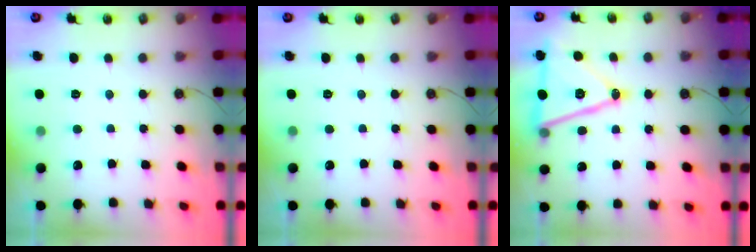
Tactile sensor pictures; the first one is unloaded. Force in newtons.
{"total": 0.0}
{"total": 17.2, "press": 16.8, "slide": 3.4}